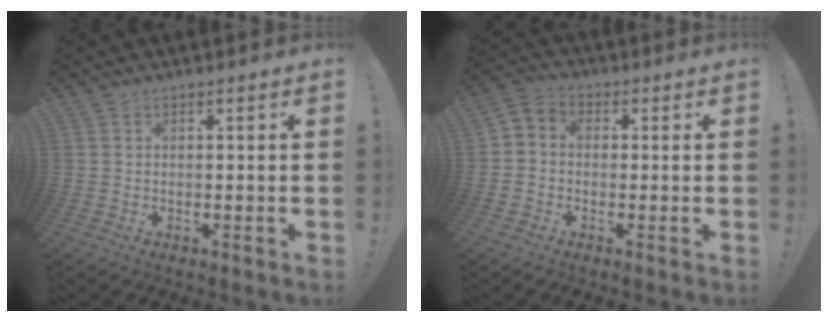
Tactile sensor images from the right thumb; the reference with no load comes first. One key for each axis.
{"total": 3.6, "fx": -1.6, "fy": 2.8, "fz": 1.7, "tx": -0.034, "ty": 0.010, "tz": -0.027}